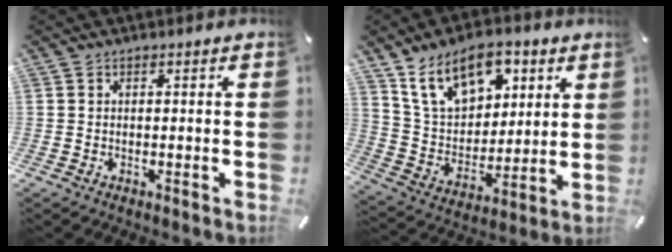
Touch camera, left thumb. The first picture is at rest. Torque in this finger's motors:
{"motor_torque": [1.11, -0.18, 1.58, -1.18, 0.20]}